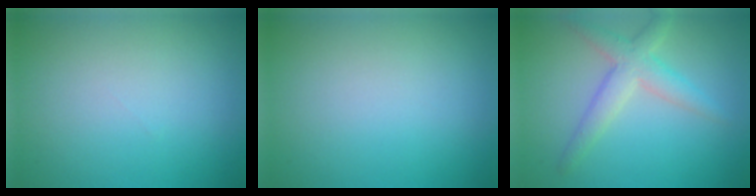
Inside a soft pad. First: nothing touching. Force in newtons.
{"total": 0.0}
{"total": 3.6, "press": 3.6, "slide": 0.2}